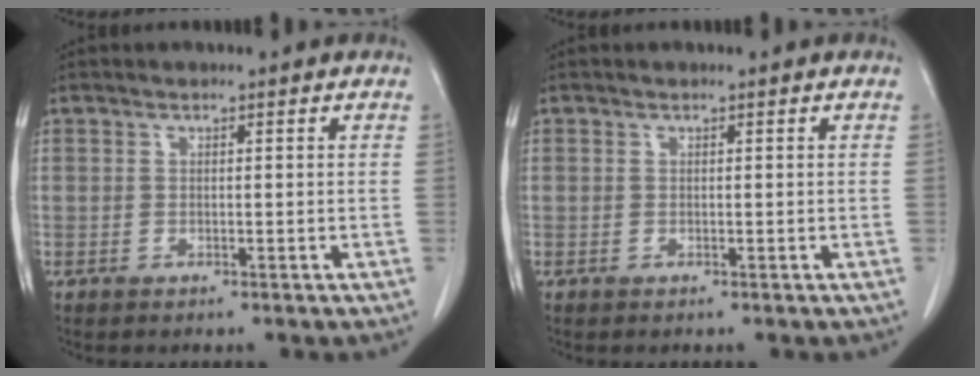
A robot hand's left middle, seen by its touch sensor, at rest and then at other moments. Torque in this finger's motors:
{"motor_torque": [0.00, 0.00, 0.00, 0.00]}